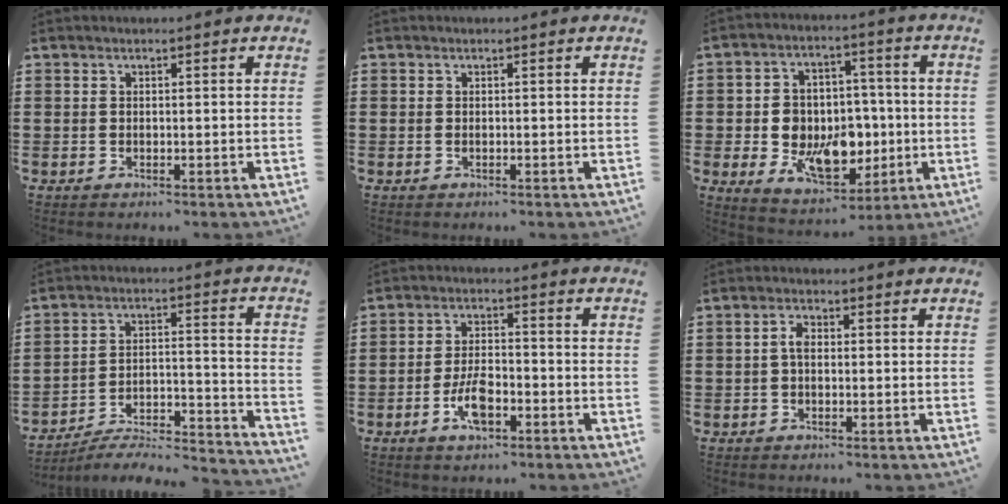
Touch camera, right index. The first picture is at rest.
{"total": 0.0}
{"total": 11.4, "force": [-1.4, 8.8, 7.1], "torque": [-0.132, 0.009, -0.012]}
{"total": 4.7, "force": [-4.3, 0.8, 1.7], "torque": [-0.032, -0.010, -0.089]}
{"total": 6.0, "force": [-2.5, 2.6, 4.8], "torque": [-0.105, 0.001, -0.050]}
{"total": 2.5, "force": [-0.1, 1.3, 2.1], "torque": [-0.047, 0.003, -0.005]}